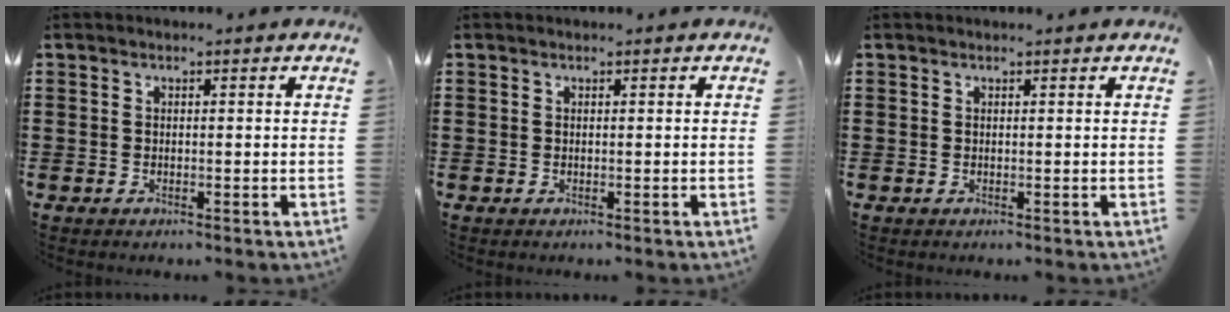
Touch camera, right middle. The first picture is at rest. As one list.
[{"total": 0.0}, {"total": 0.0}]